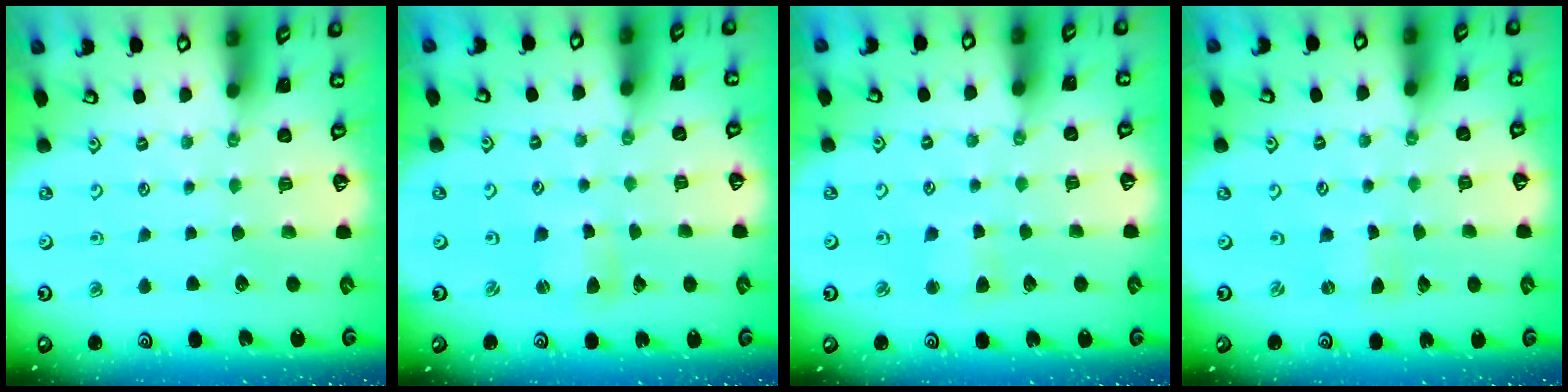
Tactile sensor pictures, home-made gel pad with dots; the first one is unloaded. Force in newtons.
{"total": 2.5, "press": 2.5, "slide": 0.3}
{"total": 3.1, "press": 3.1, "slide": 0.5}
{"total": 0.0}